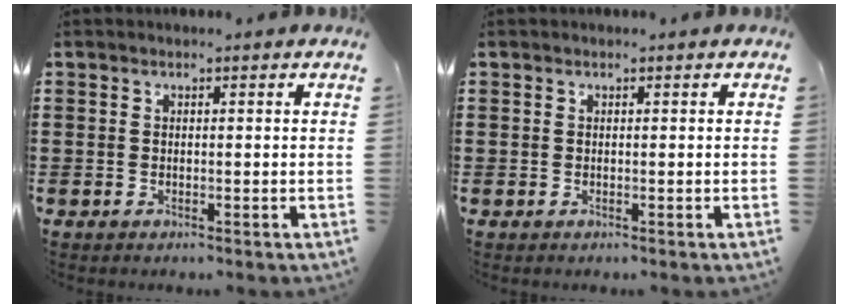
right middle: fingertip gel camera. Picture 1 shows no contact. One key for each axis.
{"total": 0.0}